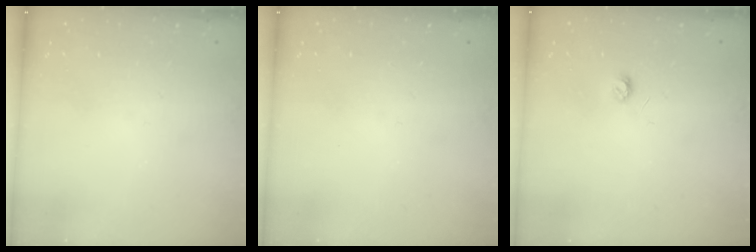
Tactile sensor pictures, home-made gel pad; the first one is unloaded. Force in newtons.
{"total": 0.0}
{"total": 3.2, "press": 3.2, "slide": 0.3}